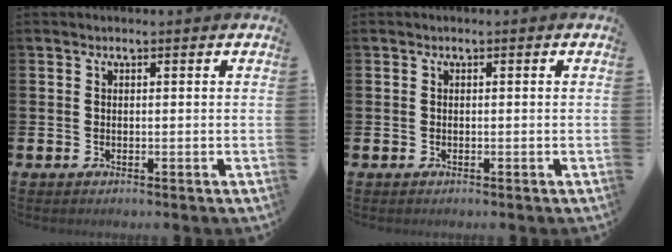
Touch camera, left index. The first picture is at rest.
{"total": 0.0}